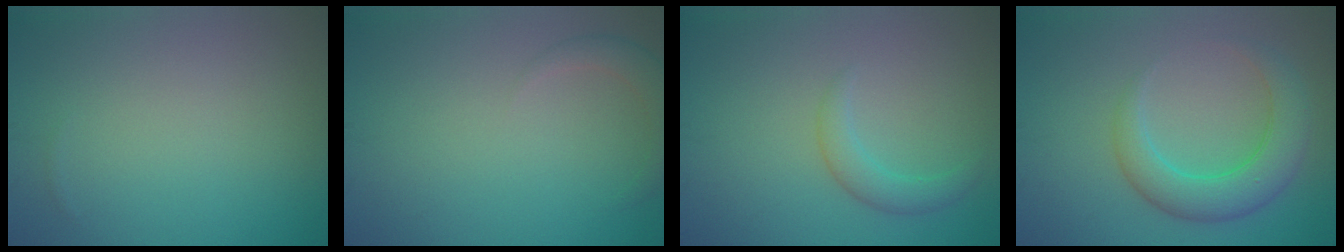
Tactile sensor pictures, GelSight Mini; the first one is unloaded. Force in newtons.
{"total": 1.8, "press": 1.8, "slide": 0.1}
{"total": 2.0, "press": 2.0, "slide": 0.1}
{"total": 4.7, "press": 4.7, "slide": 0.1}